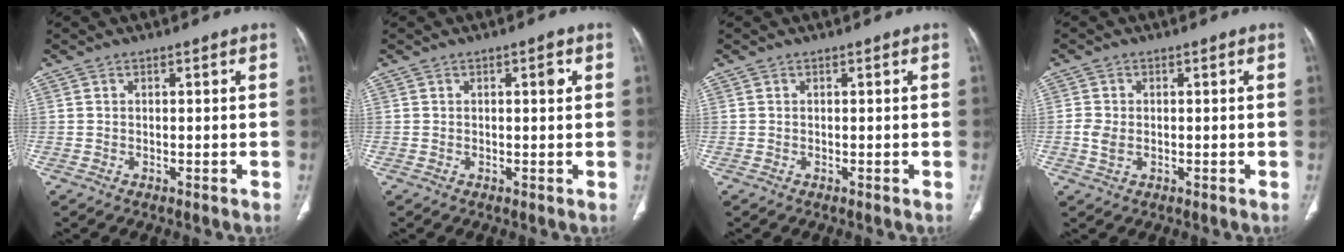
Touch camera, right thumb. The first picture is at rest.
{"total": 2.0, "force": [0.5, 0.8, 1.7], "torque": [-0.023, 0.001, 0.006]}
{"total": 0.0}
{"total": 3.1, "force": [-0.4, 2.1, 2.2], "torque": [-0.051, 0.004, -0.008]}